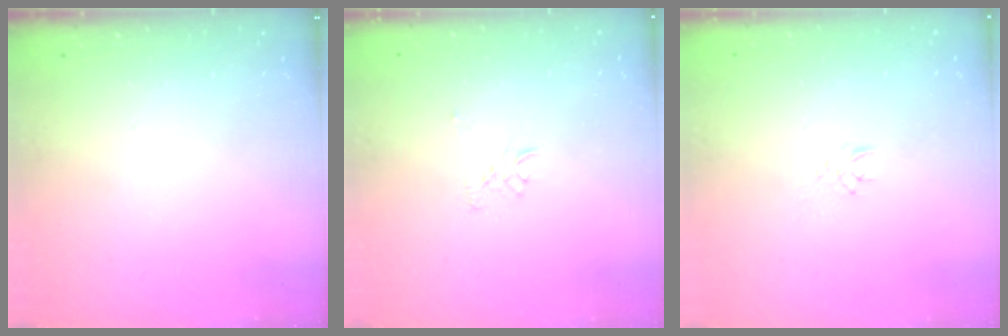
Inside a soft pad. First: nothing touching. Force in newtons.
{"total": 2.6, "press": 2.6, "slide": 0.1}
{"total": 4.8, "press": 4.8, "slide": 0.3}